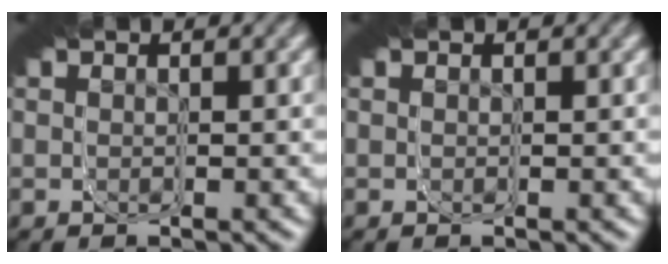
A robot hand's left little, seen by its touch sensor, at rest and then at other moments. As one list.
[{"total": 0.0}]